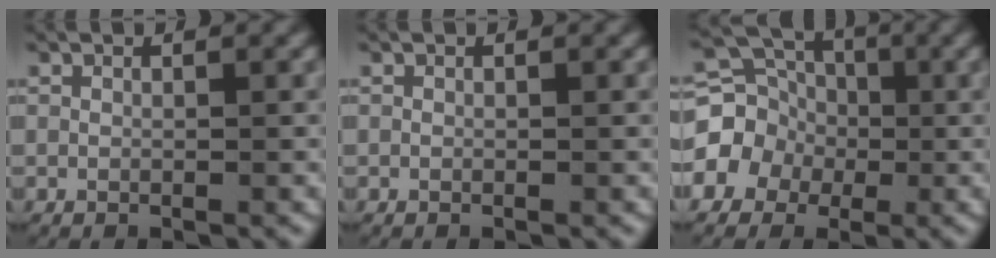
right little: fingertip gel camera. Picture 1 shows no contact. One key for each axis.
{"total": 0.0}
{"total": 11.7, "fx": -0.5, "fy": 10.7, "fz": 4.6, "tx": -0.115, "ty": -0.030, "tz": -0.013}